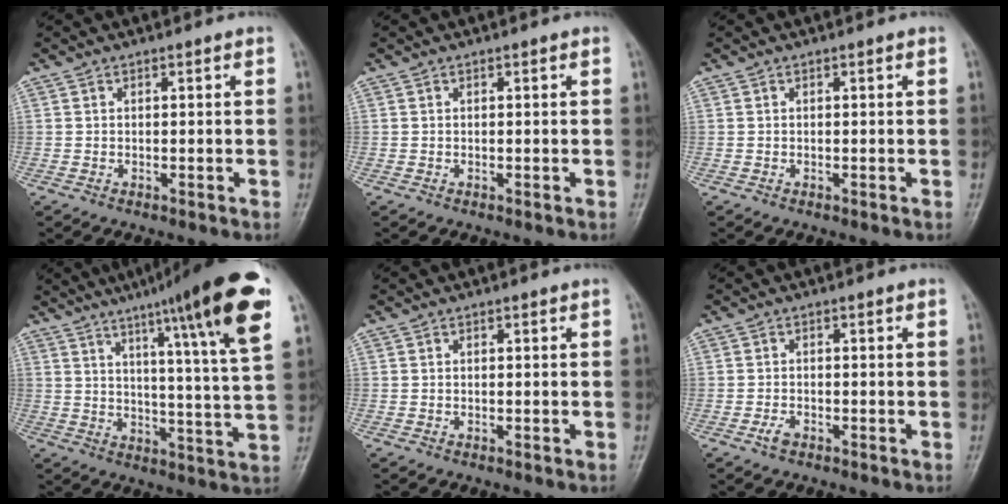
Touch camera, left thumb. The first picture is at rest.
{"total": 0.0}
{"total": 0.0}
{"total": 20.4, "force": [11.3, 1.1, 17.0], "torque": [-0.229, -0.038, 0.152]}
{"total": 0.0}
{"total": 1.7, "force": [-1.0, 0.8, 1.0], "torque": [-0.024, 0.005, -0.020]}